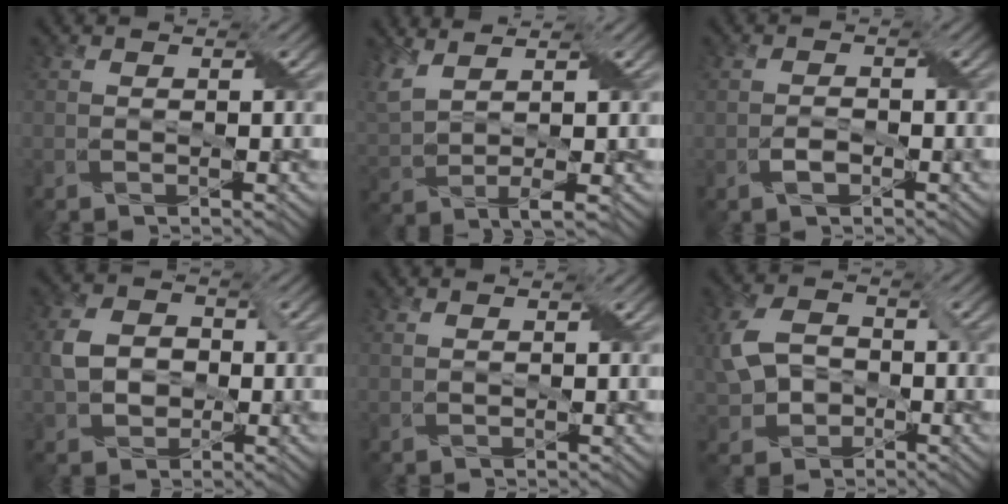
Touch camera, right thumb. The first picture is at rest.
{"total": 5.6, "force": [2.9, 1.7, 4.5], "torque": [-0.100, 0.001, 0.068]}
{"total": 1.4, "force": [-0.9, 0.9, 0.7], "torque": [-0.014, -0.002, -0.013]}
{"total": 5.0, "force": [-0.3, 4.1, 2.7], "torque": [-0.064, -0.001, -0.005]}
{"total": 0.7, "force": [0.6, 0.1, 0.1], "torque": [-0.004, -0.002, 0.011]}
{"total": 6.1, "force": [-0.7, 4.9, 3.6], "torque": [-0.091, 0.000, -0.017]}